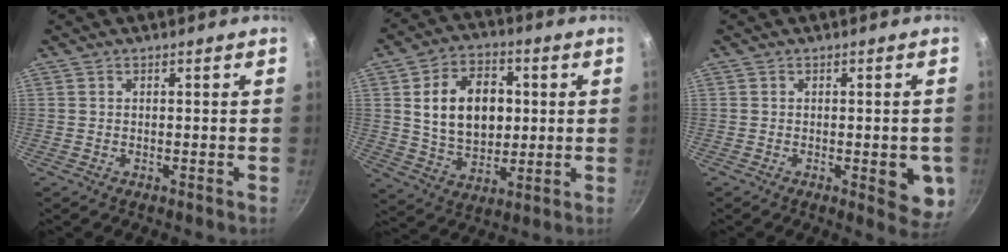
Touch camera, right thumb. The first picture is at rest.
{"total": 15.4, "force": [2.3, 10.9, 10.7], "torque": [-0.147, 0.000, 0.042]}
{"total": 7.1, "force": [-1.4, 2.8, 6.3], "torque": [-0.053, -0.002, -0.016]}